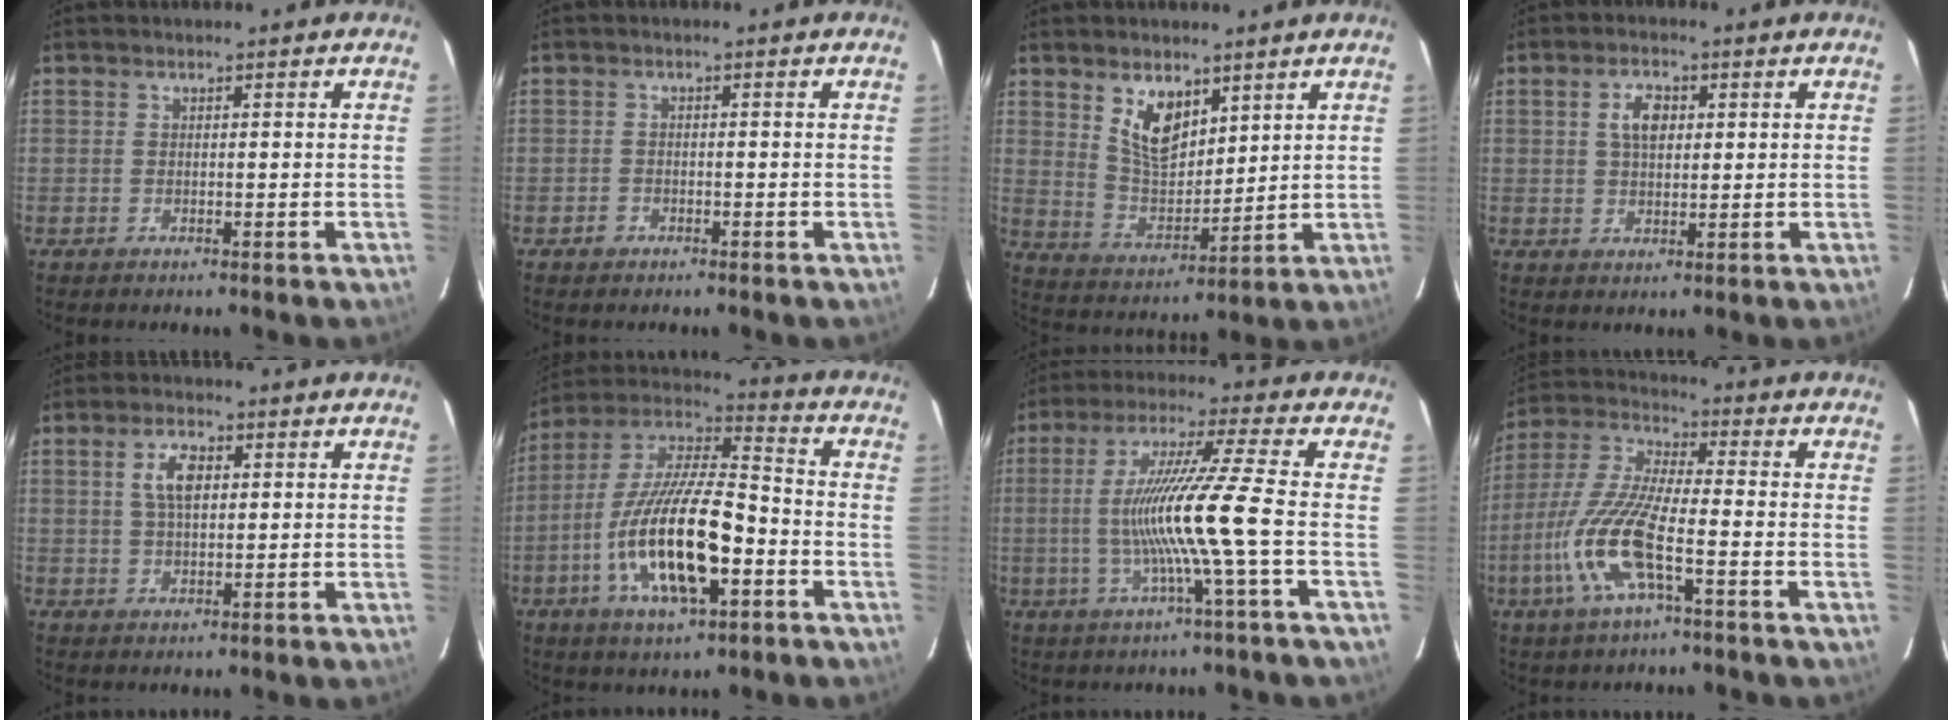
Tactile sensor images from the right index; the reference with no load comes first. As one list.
[{"total": 1.5, "force": [-1.0, 1.1, 0.2], "torque": [-0.006, 0.003, -0.016]}, {"total": 9.3, "force": [5.1, 5.0, 5.9], "torque": [-0.102, 0.002, 0.108]}, {"total": 4.6, "force": [1.2, 2.8, 3.5], "torque": [-0.063, 0.011, 0.025]}, {"total": 5.0, "force": [1.4, 2.4, 4.2], "torque": [-0.077, 0.009, 0.028]}, {"total": 19.9, "force": [-6.6, 6.7, 17.5], "torque": [-0.346, -0.016, -0.122]}, {"total": 12.9, "force": [-2.5, -2.4, 12.5], "torque": [-0.226, -0.007, -0.039]}, {"total": 14.0, "force": [-5.2, 2.8, 12.7], "torque": [-0.279, -0.007, -0.107]}]